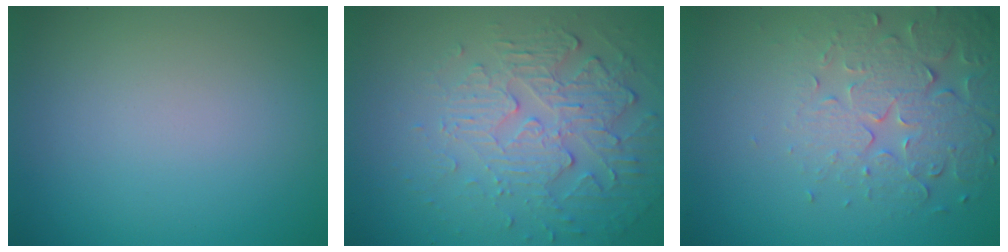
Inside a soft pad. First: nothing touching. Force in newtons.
{"total": 6.0, "press": 3.7, "slide": 4.8}
{"total": 5.0, "press": 3.7, "slide": 3.3}